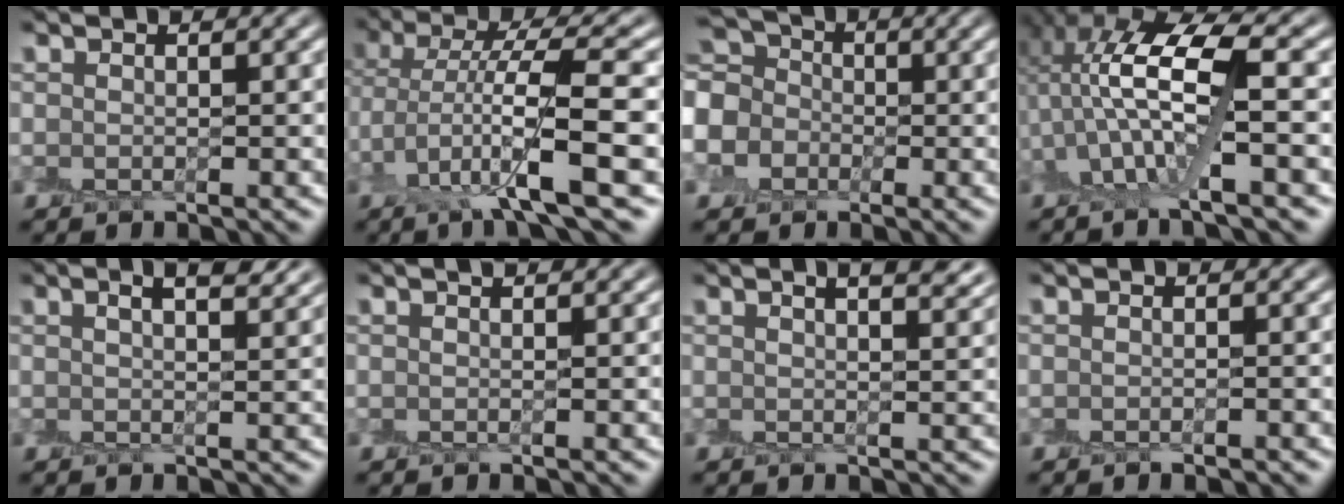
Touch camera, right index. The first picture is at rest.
{"total": 8.2, "force": [-1.3, 1.9, 7.8], "torque": [-0.139, 0.014, -0.027]}
{"total": 7.3, "force": [-1.8, 6.5, 2.8], "torque": [-0.083, 0.010, -0.052]}
{"total": 7.8, "force": [1.3, 2.8, 7.1], "torque": [-0.147, 0.010, 0.022]}
{"total": 3.9, "force": [2.2, 1.1, 3.0], "torque": [-0.033, 0.012, 0.019]}
{"total": 1.0, "force": [0.5, 0.2, 0.8], "torque": [-0.013, 0.000, 0.004]}
{"total": 5.4, "force": [3.2, 2.1, 3.8], "torque": [-0.023, 0.027, 0.016]}
{"total": 0.5, "force": [-0.2, 0.2, 0.4], "torque": [-0.001, -0.003, -0.006]}